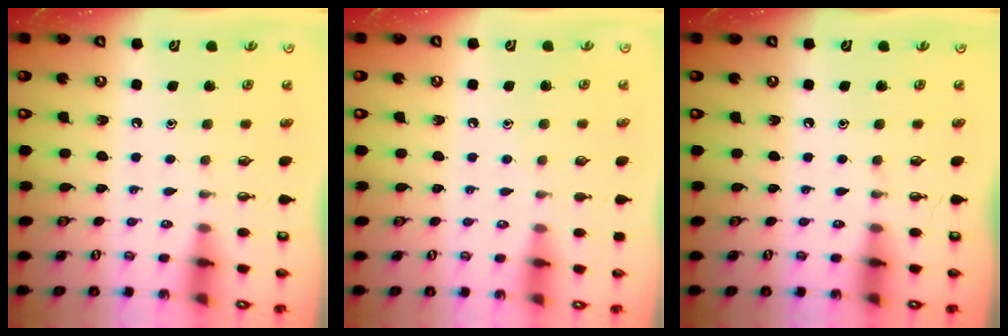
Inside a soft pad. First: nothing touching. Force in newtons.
{"total": 3.1, "press": 3.1, "slide": 0.4}
{"total": 0.0}